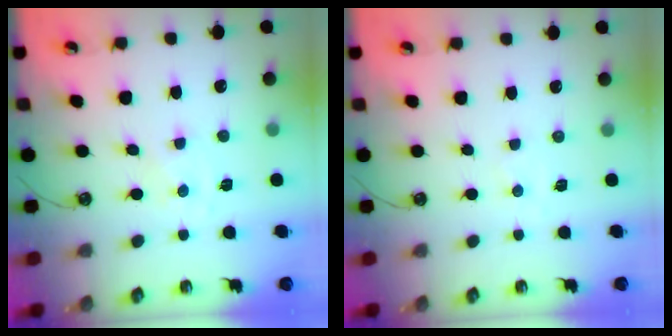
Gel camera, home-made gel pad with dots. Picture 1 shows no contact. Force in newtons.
{"total": 1.1, "press": 1.0, "slide": 0.2}